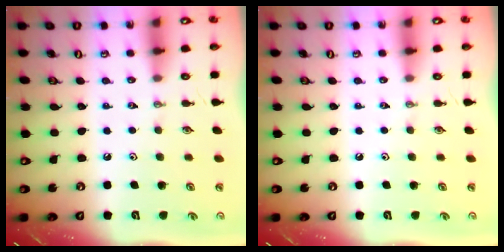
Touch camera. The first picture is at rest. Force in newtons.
{"total": 0.0}